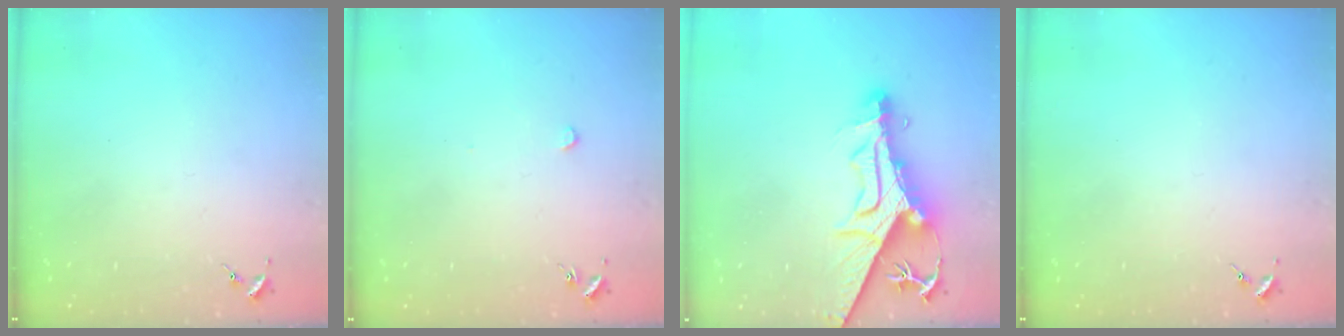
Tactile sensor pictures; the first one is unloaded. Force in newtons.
{"total": 2.7, "press": 2.6, "slide": 0.3}
{"total": 17.4, "press": 17.3, "slide": 1.7}
{"total": 0.0}